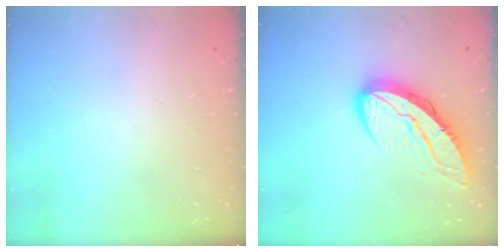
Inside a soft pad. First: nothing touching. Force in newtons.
{"total": 12.9, "press": 12.9, "slide": 0.9}